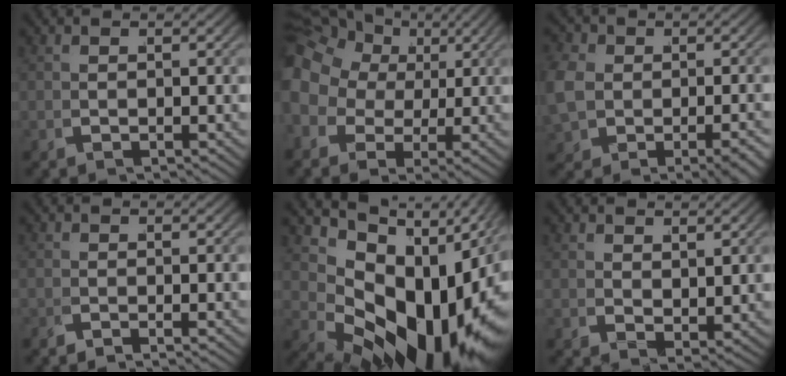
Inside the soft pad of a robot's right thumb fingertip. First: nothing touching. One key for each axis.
{"total": 10.3, "fx": 2.9, "fy": 8.3, "fz": 5.4, "tx": -0.122, "ty": -0.003, "tz": 0.042}
{"total": 4.8, "fx": -0.6, "fy": 3.8, "fz": 2.8, "tx": -0.070, "ty": -0.014, "tz": -0.005}
{"total": 1.1, "fx": -0.9, "fy": 0.5, "fz": 0.3, "tx": 0.000, "ty": 0.000, "tz": -0.024}
{"total": 19.8, "fx": 0.2, "fy": 12.1, "fz": 15.7, "tx": -0.237, "ty": -0.023, "tz": 0.020}
{"total": 2.1, "fx": 1.9, "fy": 0.5, "fz": 0.9, "tx": -0.002, "ty": 0.001, "tz": 0.038}